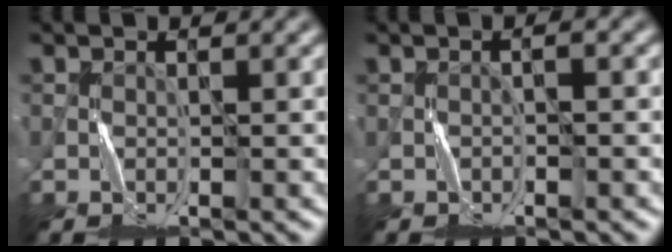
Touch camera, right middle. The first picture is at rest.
{"total": 1.1, "force": [0.0, 0.4, 1.1], "torque": [-0.012, 0.000, -0.001]}